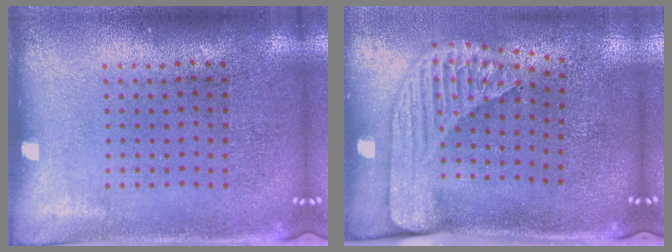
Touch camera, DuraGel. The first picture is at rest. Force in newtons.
{"total": 2.3, "press": 1.8, "slide": 1.5}